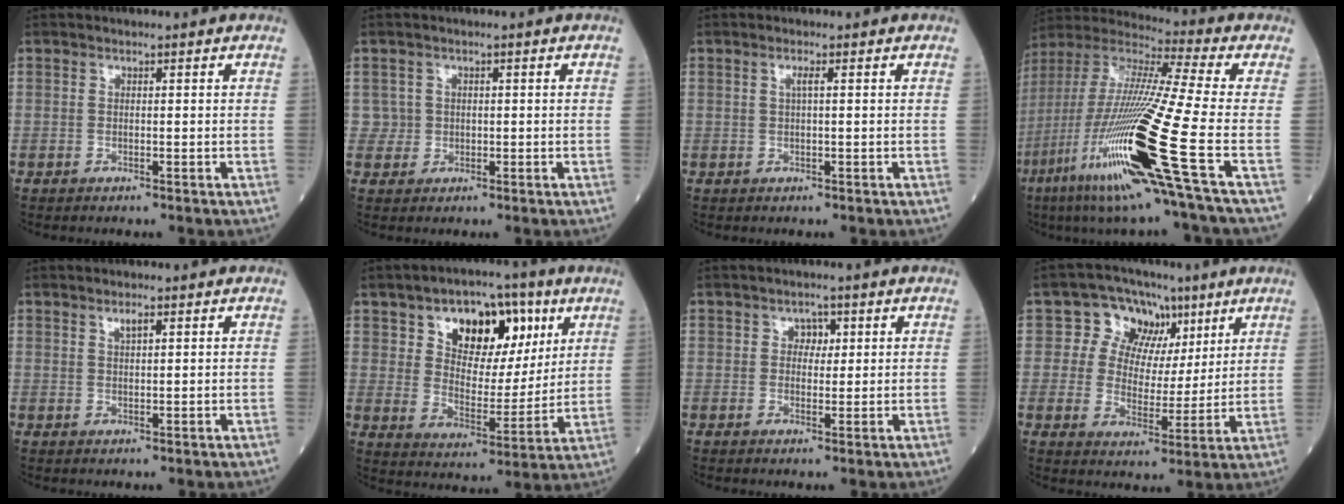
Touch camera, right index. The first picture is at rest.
{"total": 1.9, "force": [0.2, 1.9, -0.4], "torque": [0.019, 0.006, 0.000]}
{"total": 1.1, "force": [0.3, -0.1, 1.0], "torque": [-0.021, 0.002, 0.004]}
{"total": 24.5, "force": [-9.0, -0.3, 22.8], "torque": [-0.465, -0.050, -0.174]}
{"total": 1.5, "force": [0.9, 0.3, 1.1], "torque": [-0.023, 0.000, 0.017]}
{"total": 13.6, "force": [6.4, 7.5, 9.3], "torque": [-0.137, 0.019, 0.109]}
{"total": 2.2, "force": [0.8, 1.6, 1.3], "torque": [-0.012, 0.002, 0.008]}
{"total": 9.0, "force": [4.1, 7.3, 3.4], "torque": [-0.042, 0.027, 0.067]}